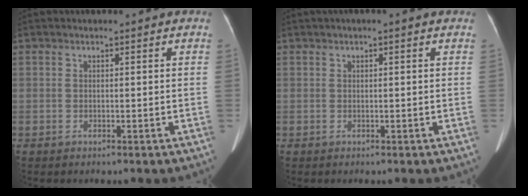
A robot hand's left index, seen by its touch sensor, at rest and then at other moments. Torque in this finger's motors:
{"motor_torque": [0.24, -0.34, 0.18, 0.06]}